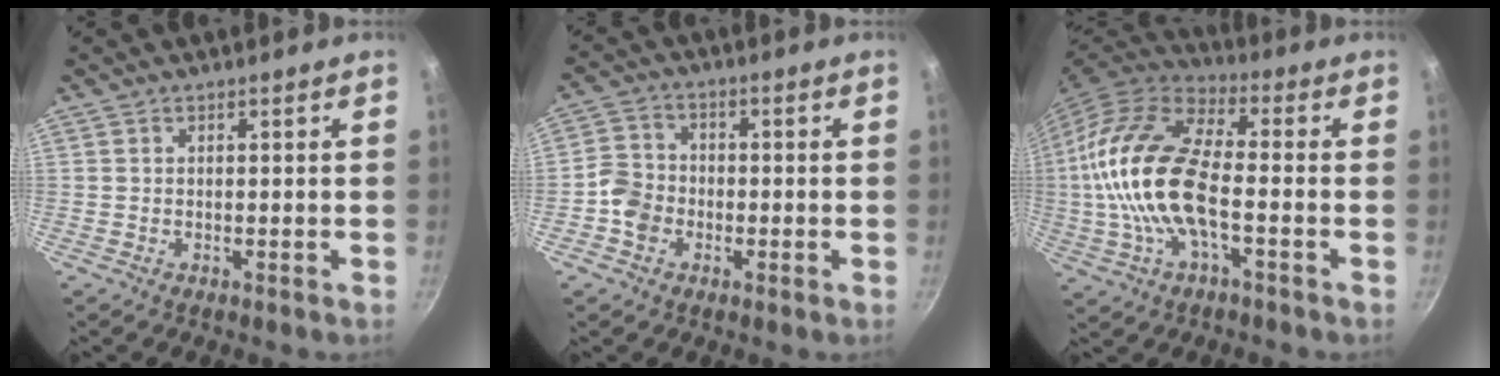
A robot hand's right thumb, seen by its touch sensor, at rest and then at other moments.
{"total": 5.5, "force": [-2.0, 4.6, 2.3], "torque": [-0.024, 0.019, -0.048]}
{"total": 19.5, "force": [-2.0, 8.9, 17.2], "torque": [-0.330, 0.031, -0.051]}